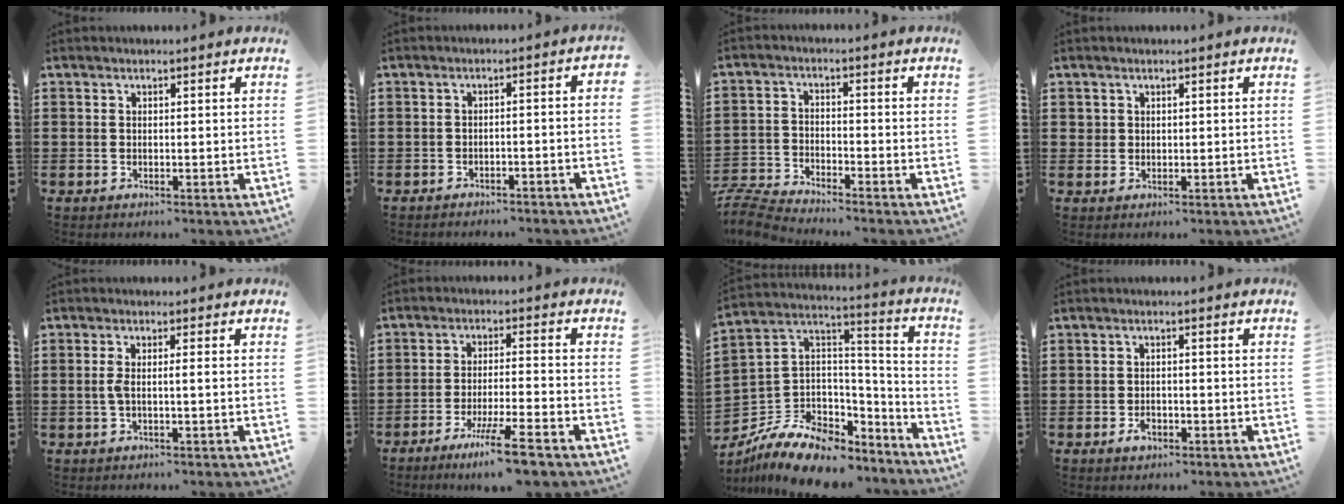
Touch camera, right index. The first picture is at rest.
{"total": 2.2, "force": [-2.1, 0.1, 0.4], "torque": [-0.012, 0.000, -0.044]}
{"total": 5.4, "force": [-5.3, 0.2, 0.6], "torque": [-0.038, -0.005, -0.115]}
{"total": 1.0, "force": [0.5, 0.9, 0.1], "torque": [-0.003, 0.003, 0.011]}
{"total": 2.4, "force": [-0.4, 0.2, 2.4], "torque": [-0.052, -0.004, -0.011]}
{"total": 8.0, "force": [-5.9, -0.3, 5.3], "torque": [-0.104, -0.013, -0.112]}
{"total": 9.9, "force": [-7.0, 6.0, 3.5], "torque": [-0.087, 0.009, -0.131]}
{"total": 1.9, "force": [-1.1, 1.0, 1.1], "torque": [-0.023, -0.002, -0.021]}